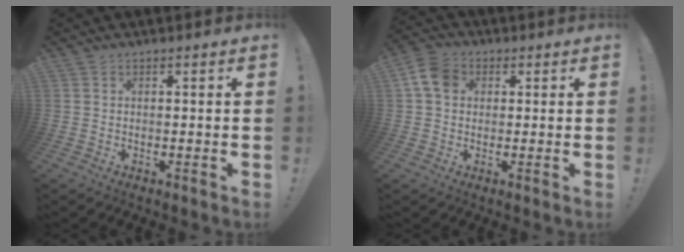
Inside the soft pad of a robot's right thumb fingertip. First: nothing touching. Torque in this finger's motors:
{"motor_torque": [0.32, 1.27, 0.22, -0.20, 0.27]}